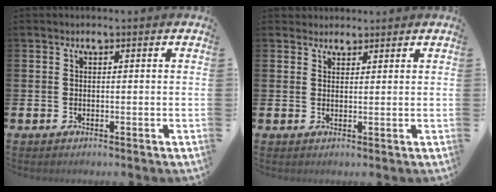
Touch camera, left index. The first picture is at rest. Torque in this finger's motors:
{"motor_torque": [1.07, -1.07, 0.04, -0.01]}